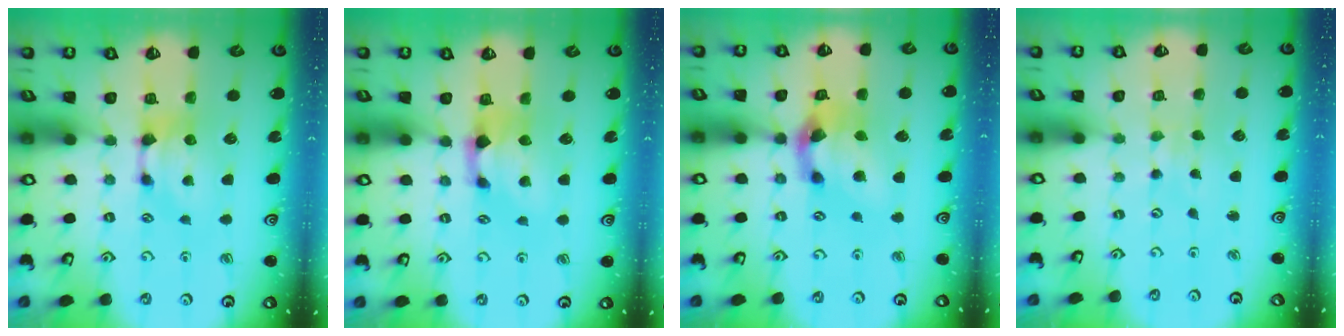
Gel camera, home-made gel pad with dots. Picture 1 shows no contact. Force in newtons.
{"total": 1.4, "press": 0.4, "slide": 1.3}
{"total": 7.2, "press": 6.8, "slide": 2.4}
{"total": 5.0, "press": 5.0, "slide": 0.2}